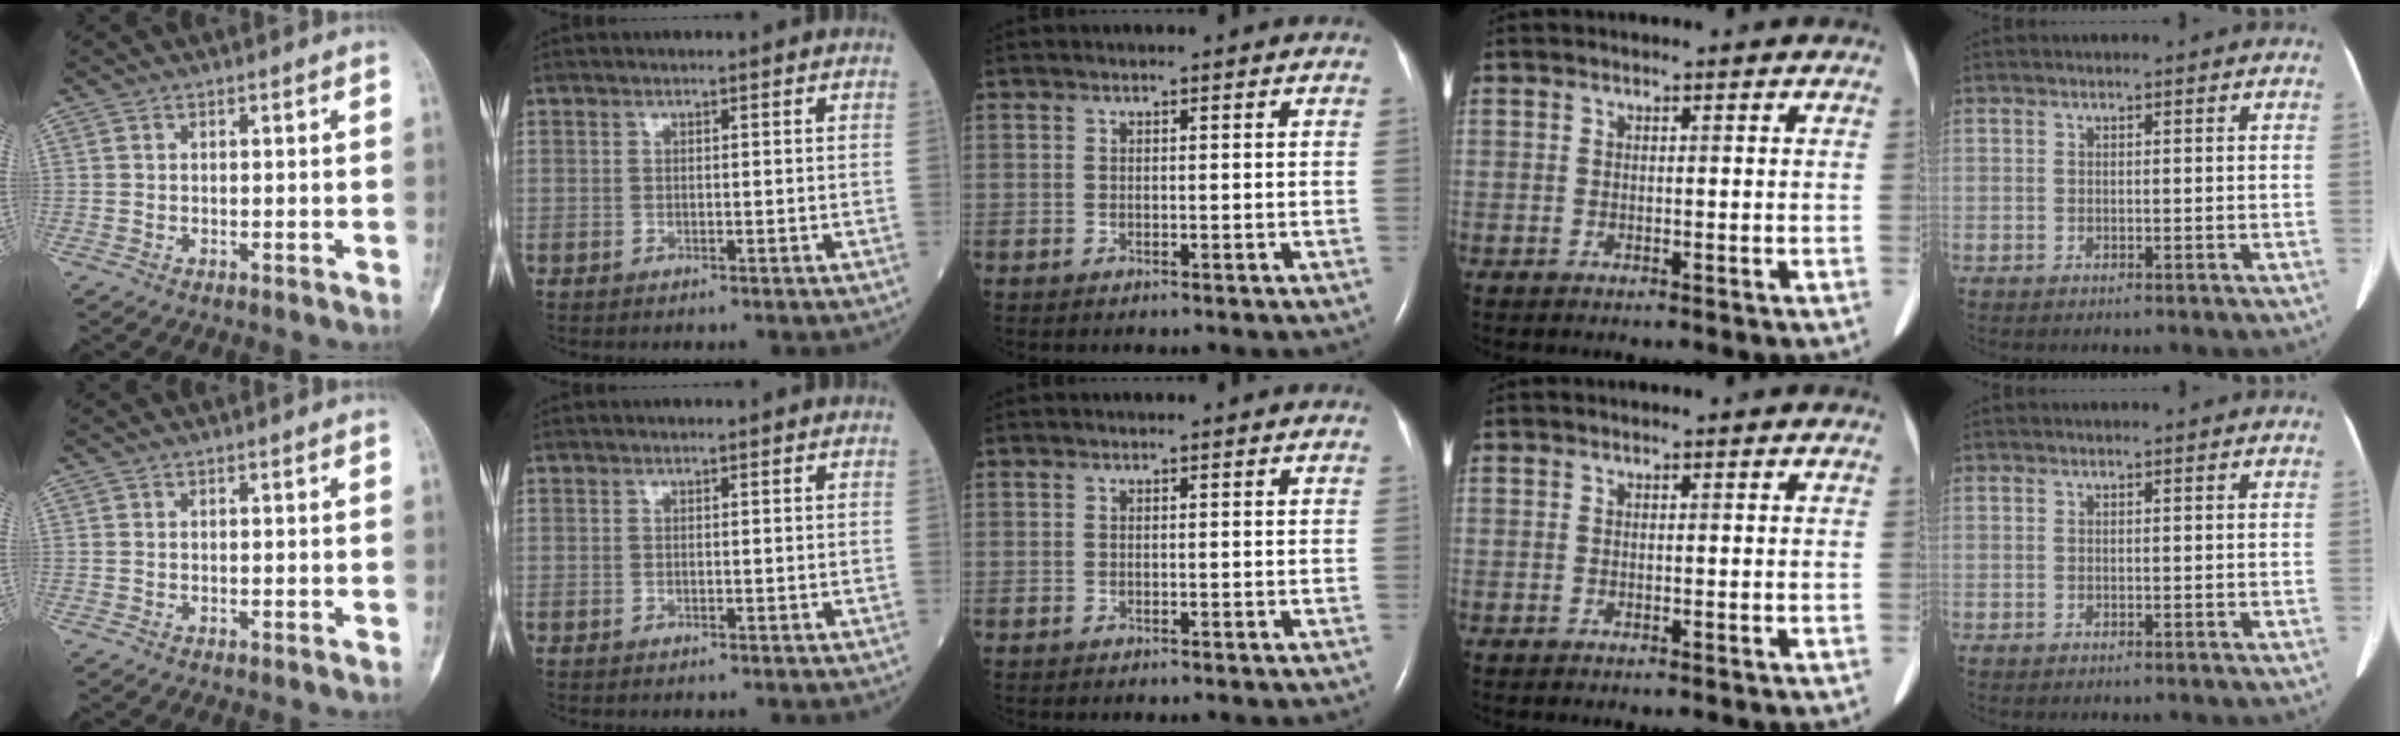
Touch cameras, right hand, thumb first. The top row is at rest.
{}